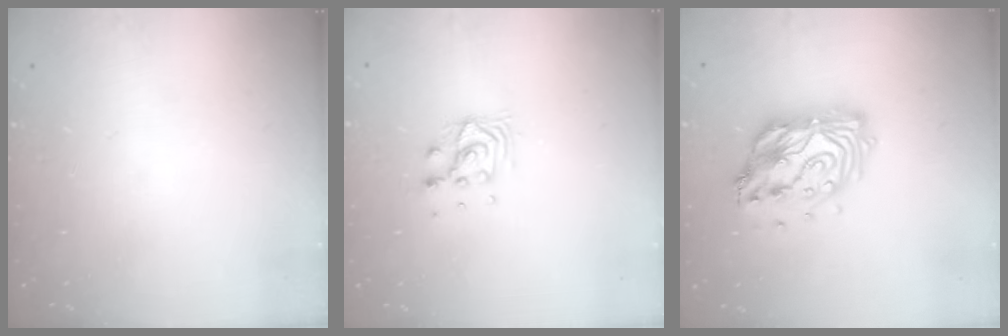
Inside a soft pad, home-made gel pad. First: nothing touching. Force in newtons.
{"total": 6.9, "press": 6.9, "slide": 0.4}
{"total": 15.4, "press": 15.4, "slide": 1.4}